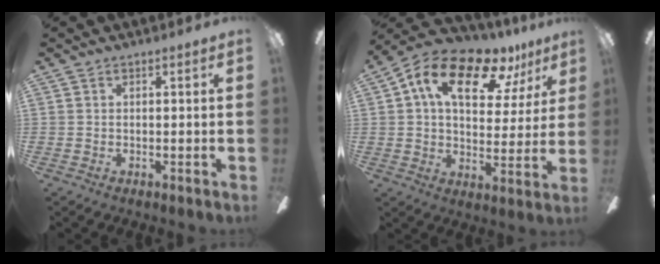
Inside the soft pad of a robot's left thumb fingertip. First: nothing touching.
{"total": 16.3, "force": [9.4, 8.3, 10.4], "torque": [-0.184, -0.038, 0.163]}